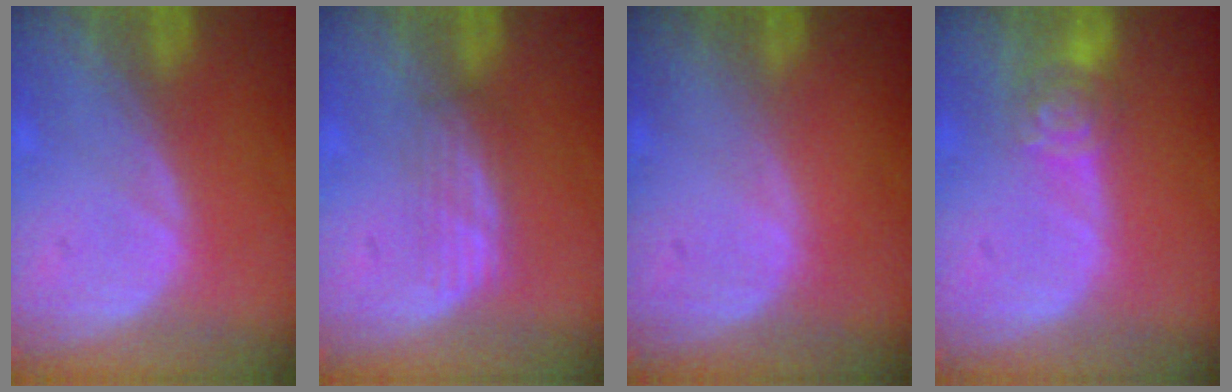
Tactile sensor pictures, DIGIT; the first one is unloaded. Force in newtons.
{"total": 2.9, "press": 2.6, "slide": 1.4}
{"total": 0.0}
{"total": 4.6, "press": 4.2, "slide": 1.9}